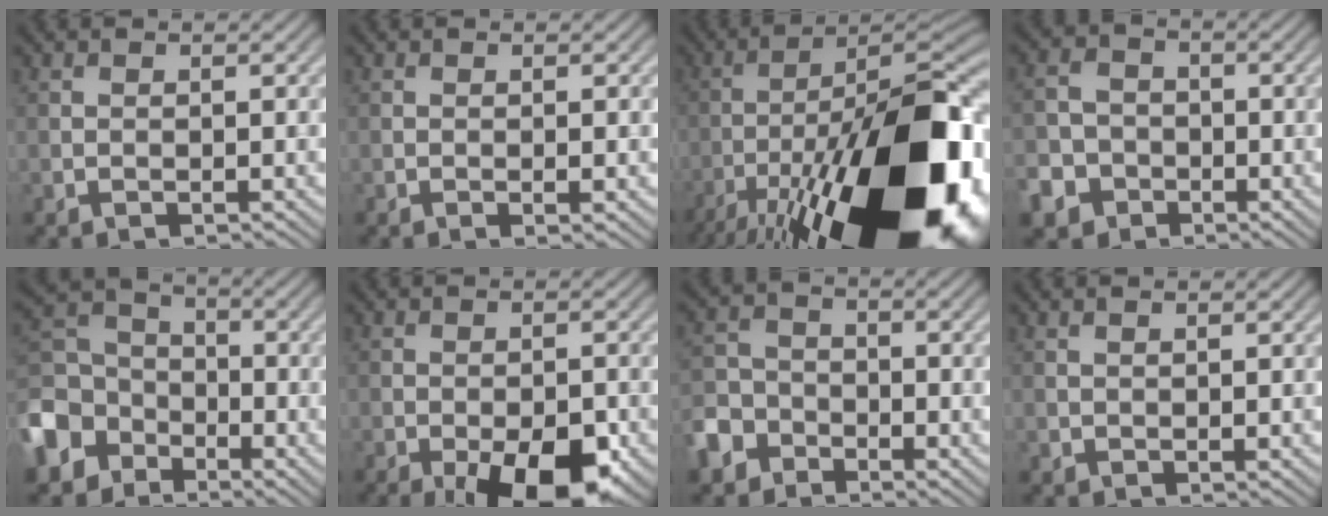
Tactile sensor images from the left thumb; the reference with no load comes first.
{"total": 1.0, "force": [-0.2, 0.1, 0.9], "torque": [-0.017, -0.001, -0.005]}
{"total": 23.5, "force": [-12.3, 8.1, 18.3], "torque": [-0.298, -0.024, -0.183]}
{"total": 6.7, "force": [-3.4, 5.6, 1.5], "torque": [-0.041, -0.019, -0.081]}
{"total": 10.5, "force": [-5.0, 8.1, 4.5], "torque": [-0.141, -0.018, -0.116]}
{"total": 11.6, "force": [-6.2, 4.5, 8.7], "torque": [-0.121, -0.005, -0.089]}
{"total": 6.3, "force": [-3.7, 4.5, 2.3], "torque": [-0.054, -0.009, -0.082]}
{"total": 0.7, "force": [0.7, 0.2, 0.0], "torque": [-0.002, 0.001, 0.014]}